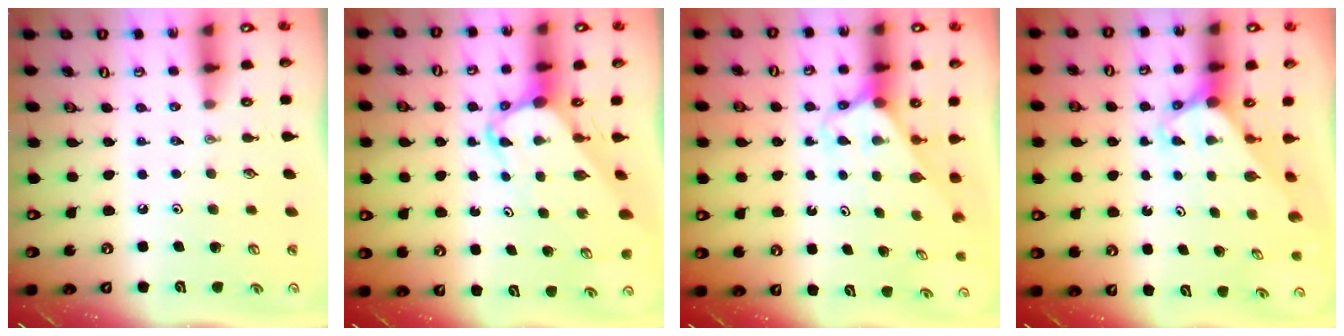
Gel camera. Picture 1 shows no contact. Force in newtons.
{"total": 5.5, "press": 5.5, "slide": 0.3}
{"total": 2.6, "press": 2.6, "slide": 0.2}
{"total": 3.1, "press": 3.1, "slide": 0.2}